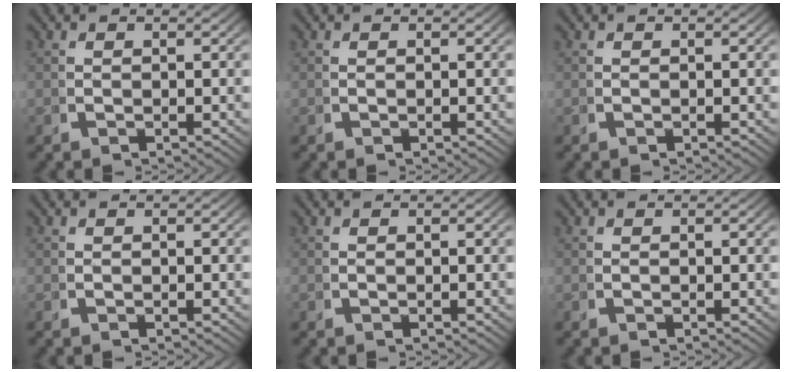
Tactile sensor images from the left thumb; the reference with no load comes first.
{"total": 0.0}
{"total": 0.0}
{"total": 0.0}
{"total": 0.0}
{"total": 0.0}